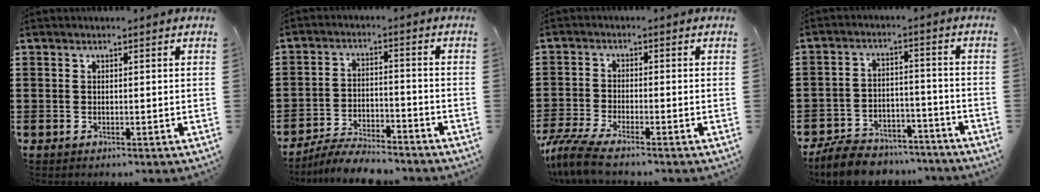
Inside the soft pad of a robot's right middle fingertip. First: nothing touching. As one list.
[{"total": 5.9, "force": [-5.6, 0.7, 1.5], "torque": [-0.029, 0.004, -0.110]}, {"total": 4.8, "force": [-4.0, 0.3, 2.6], "torque": [-0.079, -0.022, -0.087]}, {"total": 7.8, "force": [-7.4, 1.7, 1.7], "torque": [-0.035, 0.019, -0.146]}]